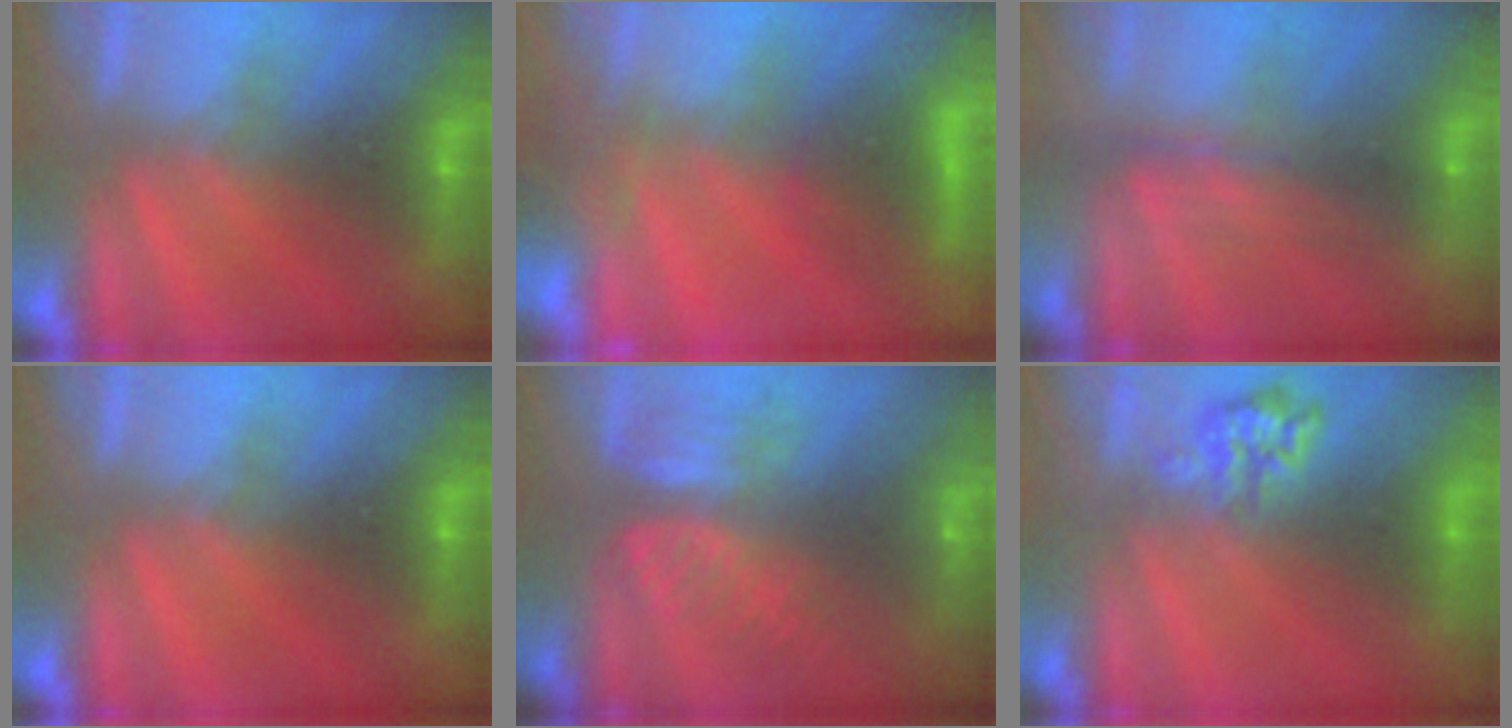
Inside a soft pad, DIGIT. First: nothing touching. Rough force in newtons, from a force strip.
{"total": 4.8}
{"total": 2.4}
{"total": 0.0}
{"total": 9.4}
{"total": 2.4}